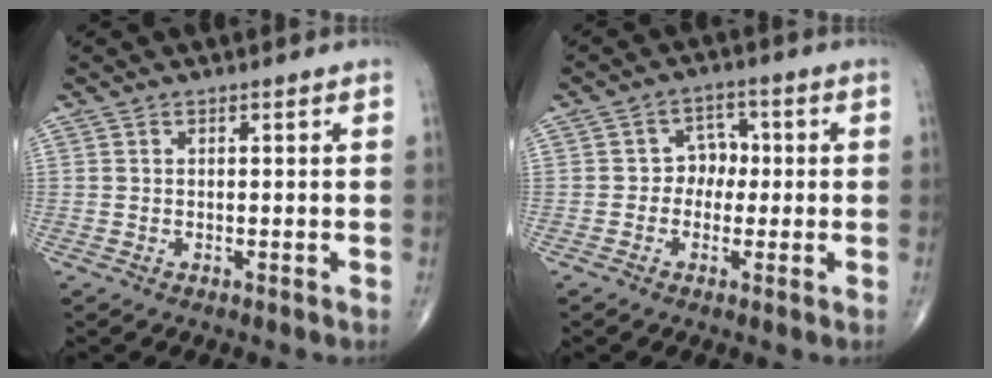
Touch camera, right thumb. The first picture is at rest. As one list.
[{"total": 4.5, "force": [-0.3, 3.8, 2.4], "torque": [-0.002, 0.014, -0.016]}]